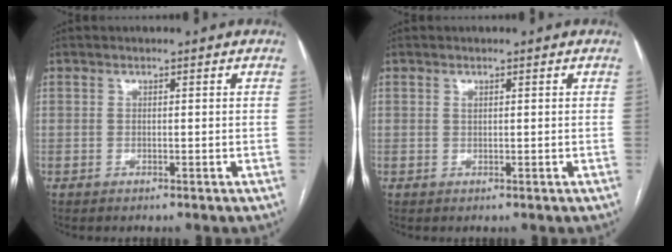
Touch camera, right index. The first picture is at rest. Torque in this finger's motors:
{"motor_torque": [0.04, 0.03, -0.01, 0.00]}